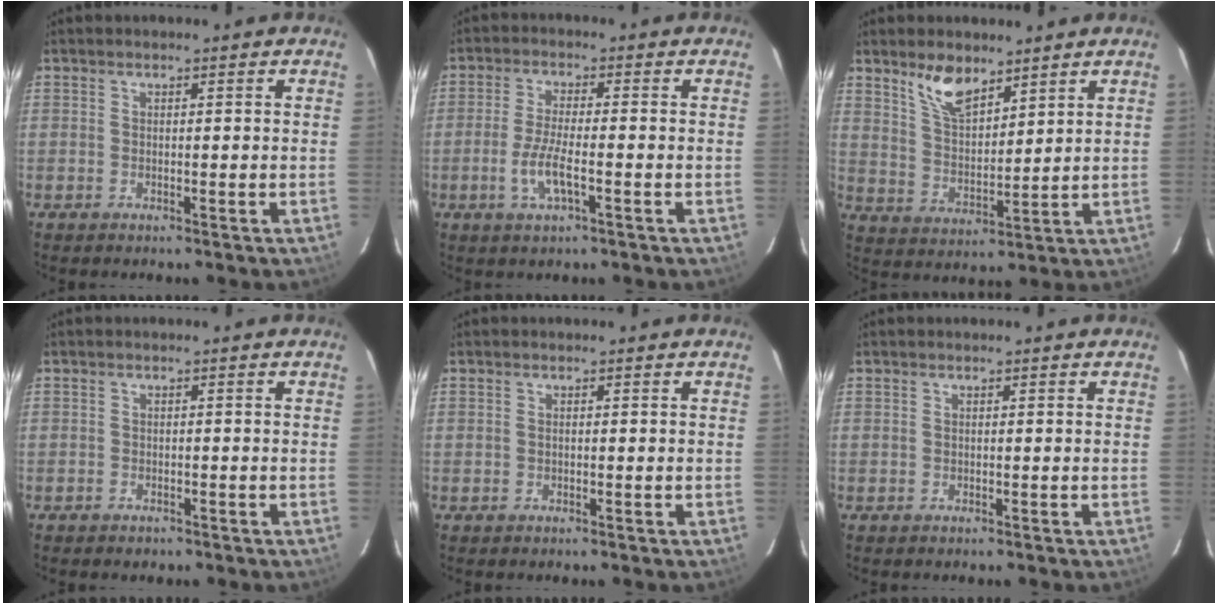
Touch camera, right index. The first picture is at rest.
{"total": 6.0, "force": [-2.2, 1.3, 5.4], "torque": [-0.114, -0.007, -0.043]}
{"total": 8.3, "force": [5.9, 3.4, 4.7], "torque": [-0.083, 0.007, 0.120]}
{"total": 1.4, "force": [-0.9, 1.0, 0.2], "torque": [-0.008, 0.003, -0.012]}
{"total": 0.0}
{"total": 0.0}